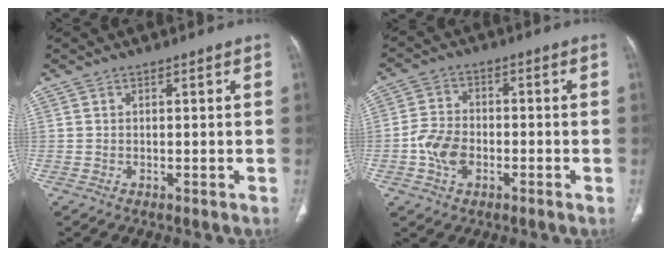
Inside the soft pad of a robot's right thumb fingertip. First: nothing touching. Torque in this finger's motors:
{"motor_torque": [1.70, 1.19, 0.37, -0.59, 0.05]}